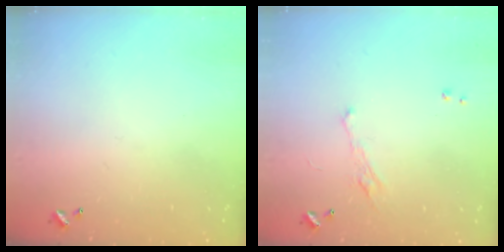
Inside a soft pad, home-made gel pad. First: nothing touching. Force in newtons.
{"total": 2.3, "press": 2.1, "slide": 0.8}